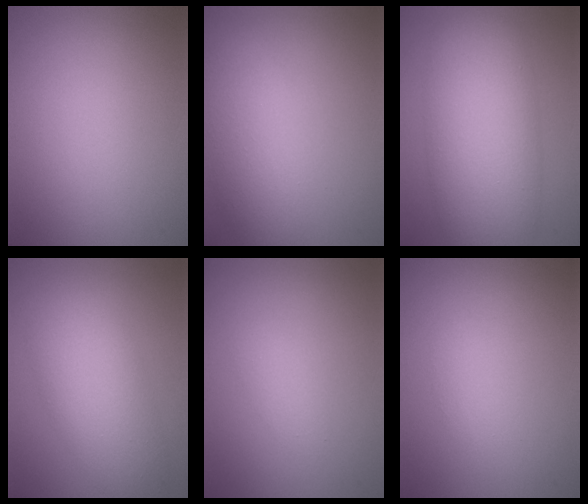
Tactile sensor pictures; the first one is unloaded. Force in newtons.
{"total": 4.9, "press": 4.9, "slide": 0.5}
{"total": 9.5, "press": 9.5, "slide": 0.3}
{"total": 5.8, "press": 5.8, "slide": 0.3}
{"total": 1.0, "press": 1.0, "slide": 0.0}
{"total": 0.9, "press": 0.9, "slide": 0.0}